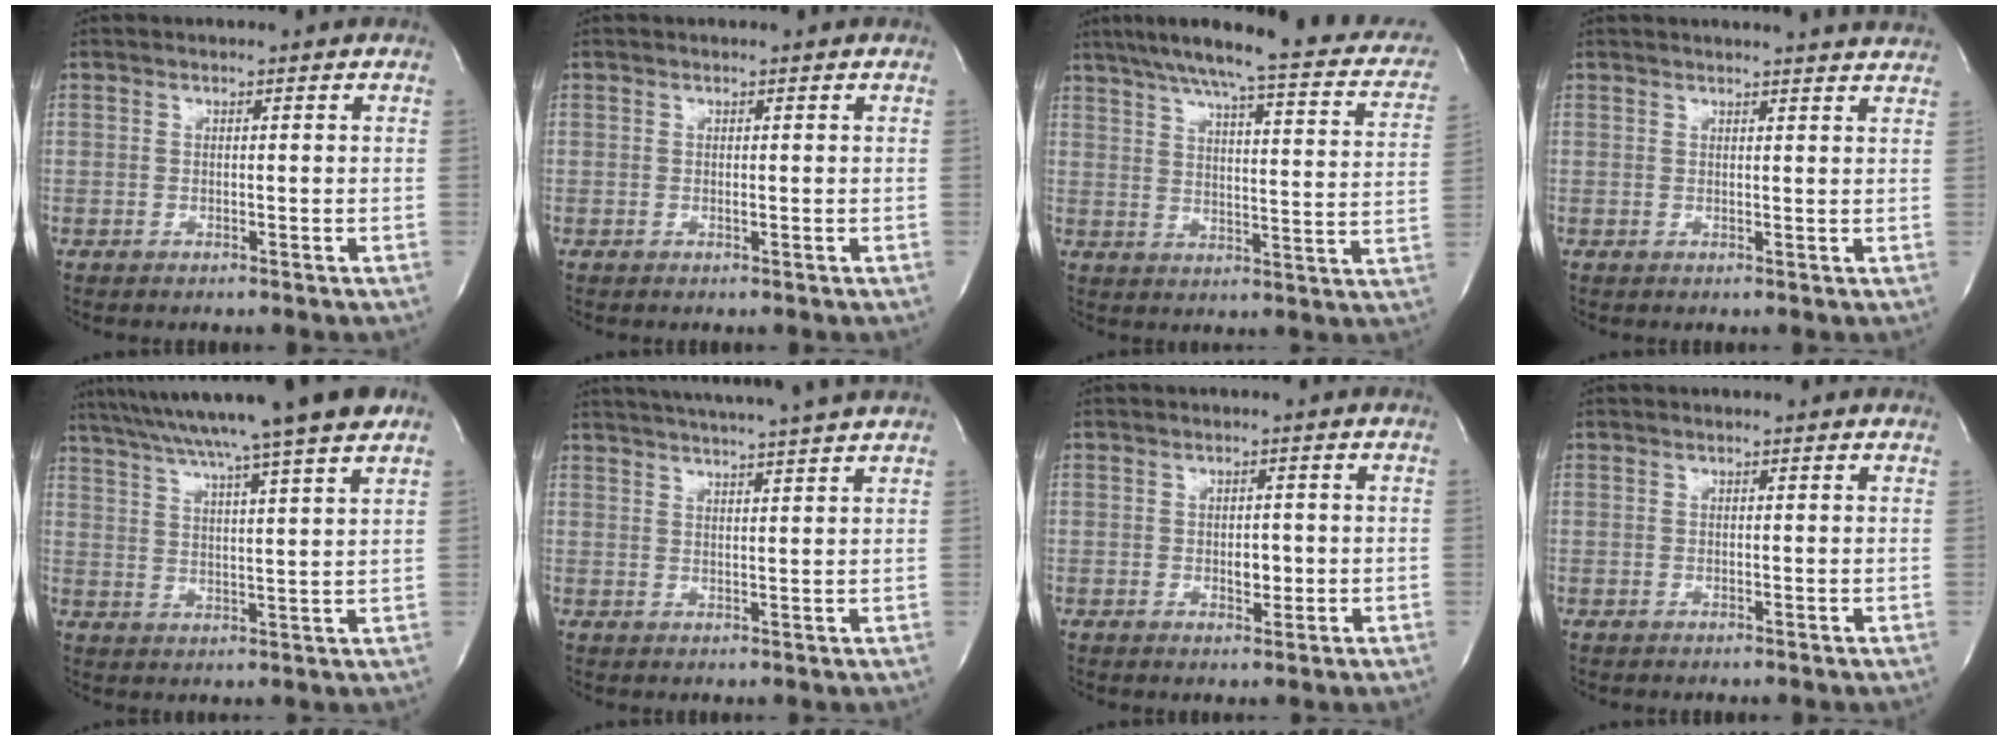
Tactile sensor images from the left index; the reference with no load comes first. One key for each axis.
{"total": 0.0}
{"total": 24.2, "fx": 19.7, "fy": 4.0, "fz": 13.4, "tx": -0.189, "ty": -0.003, "tz": 0.235}
{"total": 8.5, "fx": 8.1, "fy": -0.4, "fz": 2.4, "tx": -0.034, "ty": -0.007, "tz": 0.078}
{"total": 19.2, "fx": 15.8, "fy": -1.3, "fz": 10.8, "tx": -0.189, "ty": 0.004, "tz": 0.225}
{"total": 14.1, "fx": 12.6, "fy": -0.9, "fz": 6.2, "tx": -0.110, "ty": 0.003, "tz": 0.168}
{"total": 2.2, "fx": -0.3, "fy": 1.3, "fz": 1.7, "tx": -0.022, "ty": 0.000, "tz": -0.003}
{"total": 1.1, "fx": 1.0, "fy": 0.0, "fz": 0.5, "tx": -0.013, "ty": 0.006, "tz": 0.010}